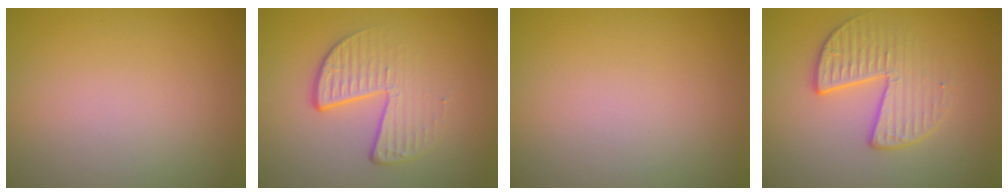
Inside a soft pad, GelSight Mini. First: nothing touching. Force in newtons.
{"total": 4.2, "press": 2.6, "slide": 3.3}
{"total": 0.0}
{"total": 3.3, "press": 2.9, "slide": 1.6}